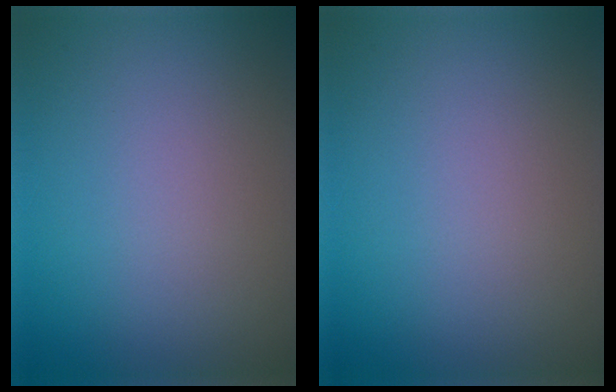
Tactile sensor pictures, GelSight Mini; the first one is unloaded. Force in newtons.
{"total": 0.0}